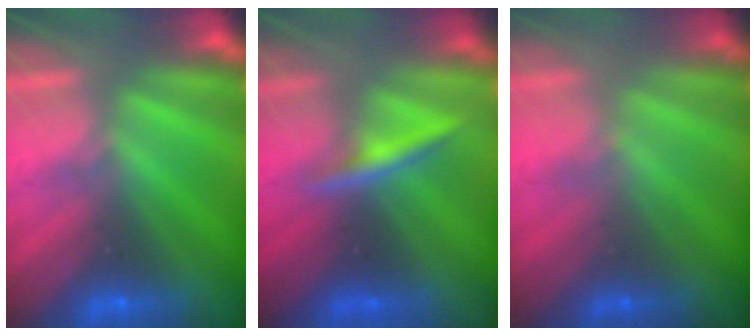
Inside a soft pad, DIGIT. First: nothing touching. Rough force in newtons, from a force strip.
{"total": 2.6}
{"total": 1.6}